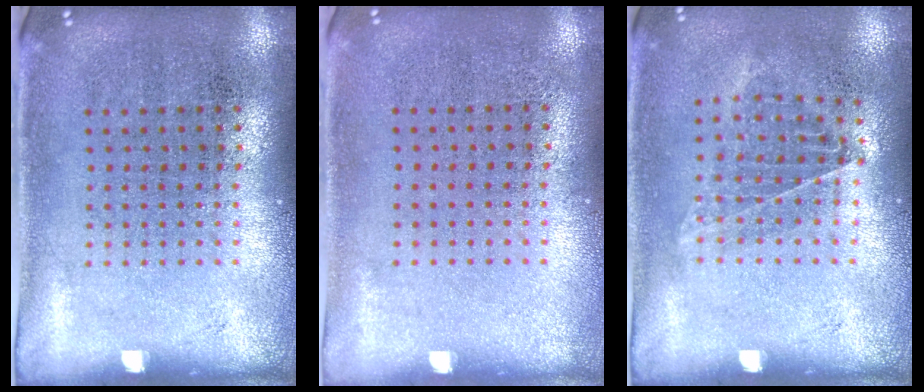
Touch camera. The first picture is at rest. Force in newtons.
{"total": 0.0}
{"total": 0.9, "press": 0.8, "slide": 0.4}